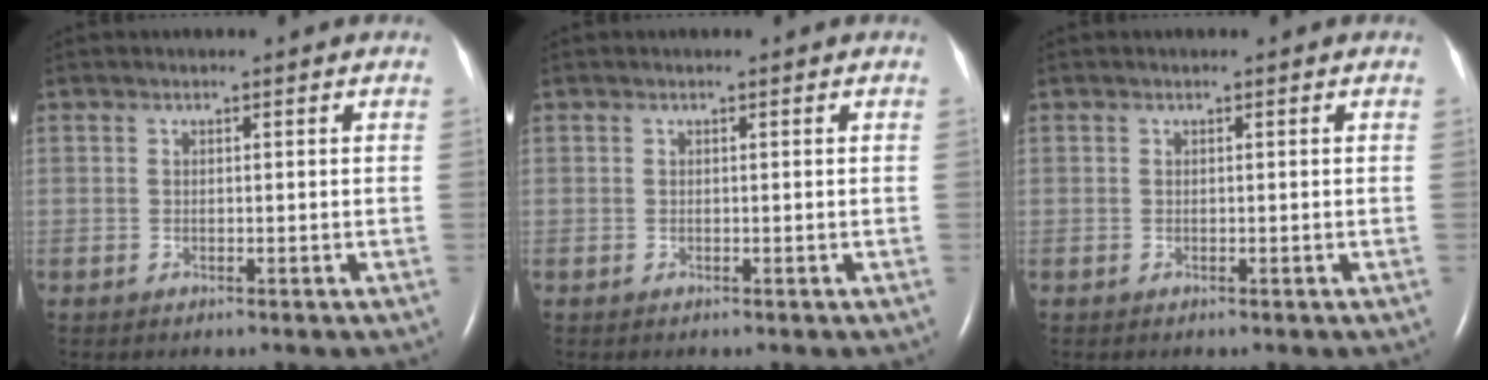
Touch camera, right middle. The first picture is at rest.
{"total": 0.0}
{"total": 0.0}